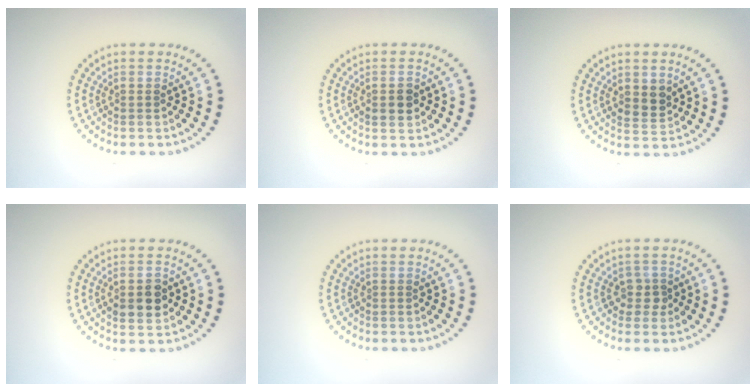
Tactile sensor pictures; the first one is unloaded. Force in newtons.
{"total": 1.6, "press": 1.6, "slide": 0.2}
{"total": 1.9, "press": 1.8, "slide": 0.7}
{"total": 2.9, "press": 2.9, "slide": 0.2}
{"total": 0.0}
{"total": 1.6, "press": 1.3, "slide": 0.9}